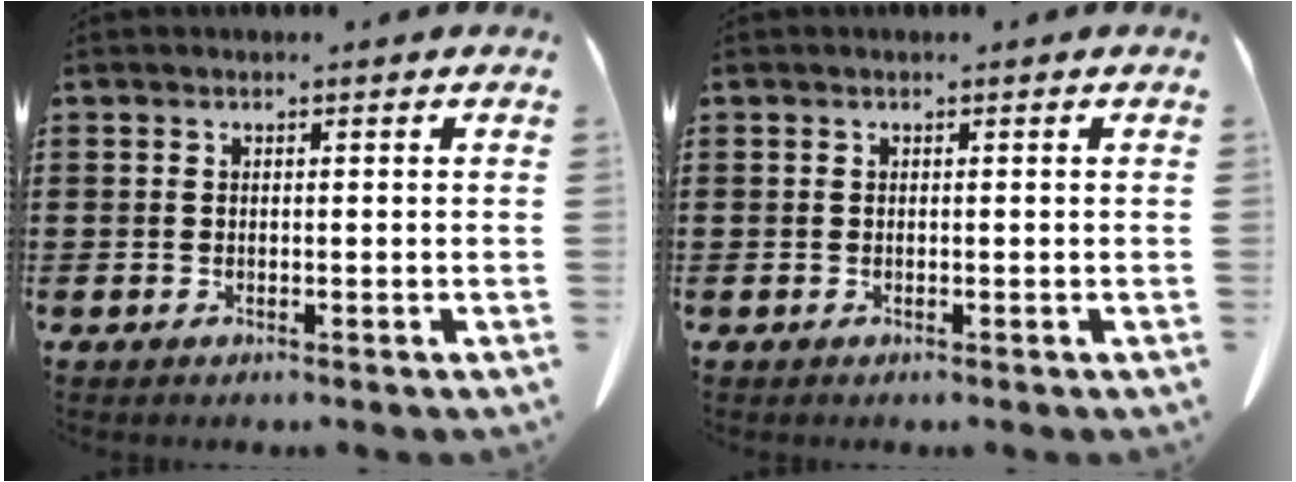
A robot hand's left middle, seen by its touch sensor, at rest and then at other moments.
{"total": 0.0}